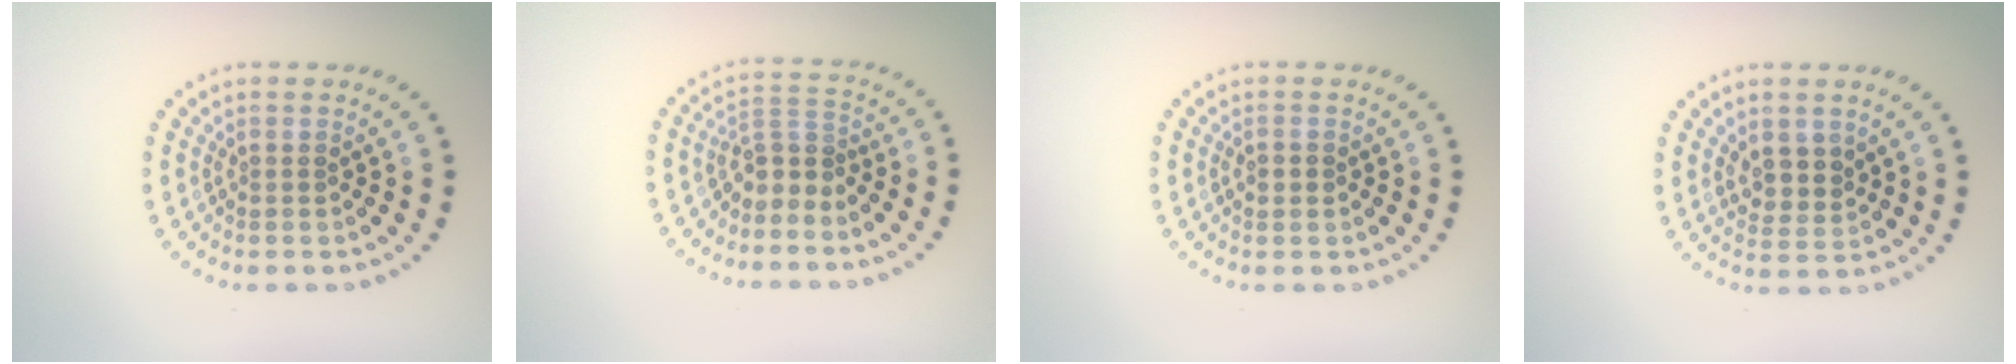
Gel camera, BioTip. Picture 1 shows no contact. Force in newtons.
{"total": 2.6, "press": 2.0, "slide": 1.7}
{"total": 1.4, "press": 1.4, "slide": 0.1}
{"total": 2.6, "press": 2.3, "slide": 1.1}